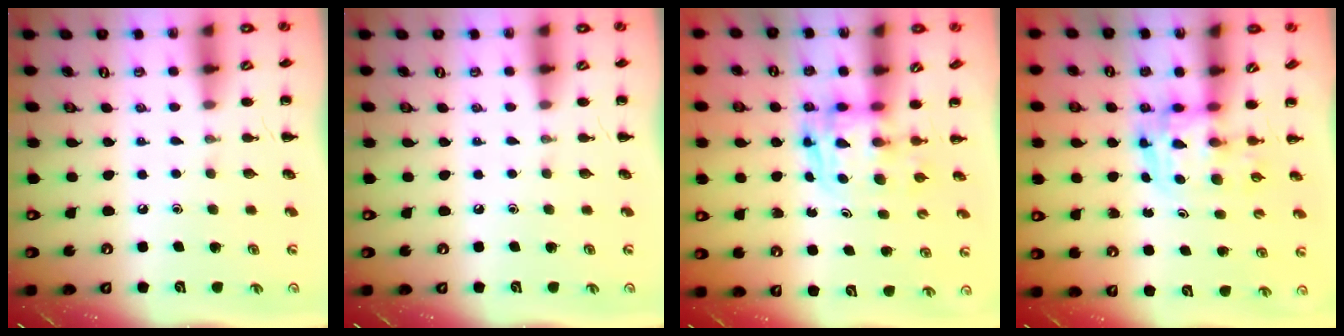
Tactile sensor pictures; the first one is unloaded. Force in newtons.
{"total": 0.0}
{"total": 2.6, "press": 2.6, "slide": 0.2}
{"total": 3.6, "press": 3.5, "slide": 0.6}